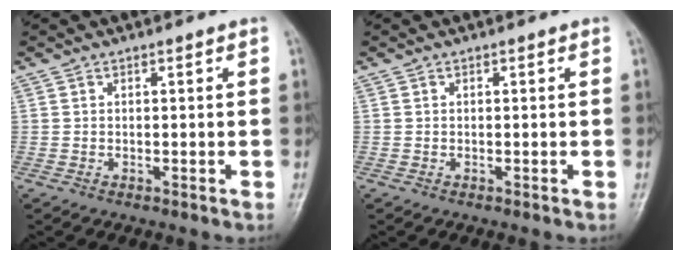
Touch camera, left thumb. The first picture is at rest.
{"total": 0.0}